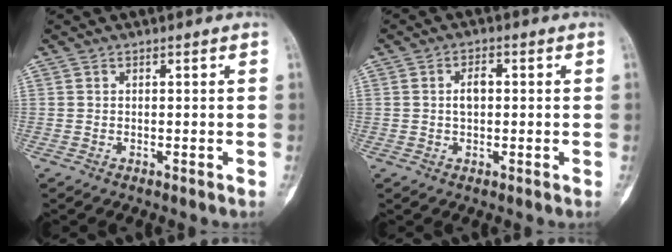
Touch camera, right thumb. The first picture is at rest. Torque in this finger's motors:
{"motor_torque": [-0.19, 0.50, -0.05, 0.01, 0.12]}